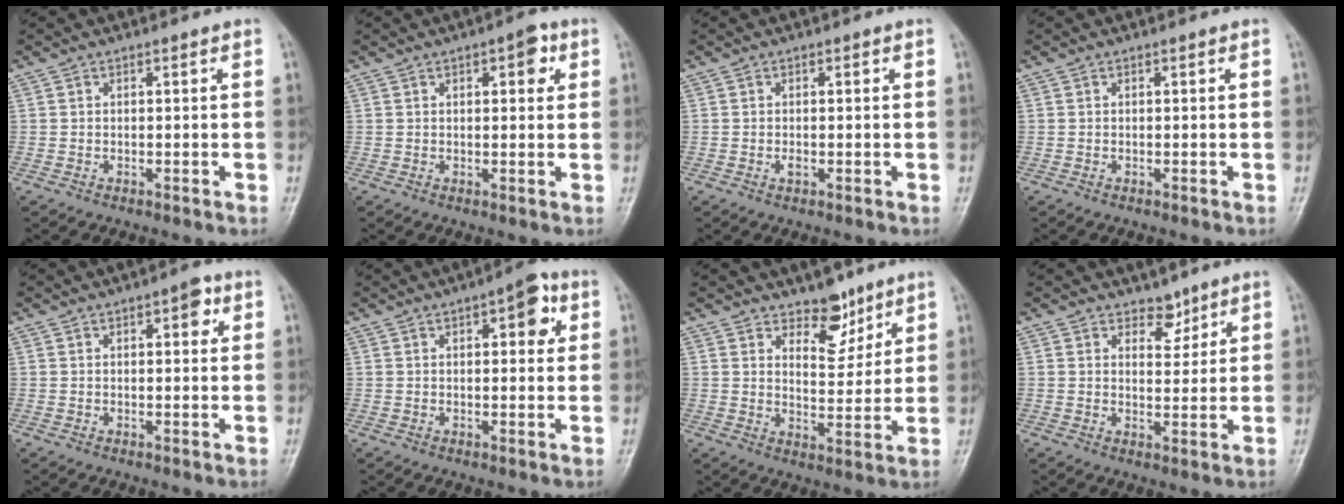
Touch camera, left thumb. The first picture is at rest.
{"total": 4.2, "force": [1.8, 1.9, 3.4], "torque": [-0.029, 0.000, 0.017]}
{"total": 1.0, "force": [-0.2, 0.6, 0.7], "torque": [-0.012, -0.001, -0.005]}
{"total": 0.0}
{"total": 3.7, "force": [1.6, 1.6, 3.0], "torque": [-0.026, 0.000, 0.015]}
{"total": 6.6, "force": [2.5, 2.9, 5.4], "torque": [-0.045, 0.000, 0.024]}
{"total": 7.0, "force": [5.0, 3.5, 3.3], "torque": [-0.019, -0.040, 0.081]}
{"total": 3.6, "force": [2.8, 2.0, 1.1], "torque": [0.006, -0.021, 0.045]}